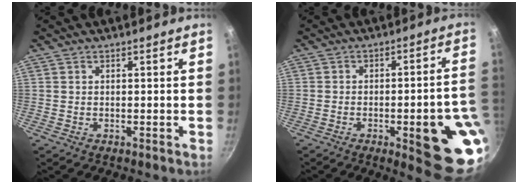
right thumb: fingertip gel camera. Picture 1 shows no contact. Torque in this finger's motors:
{"motor_torque": [3.13, 1.88, 1.98, -0.79, 0.30]}